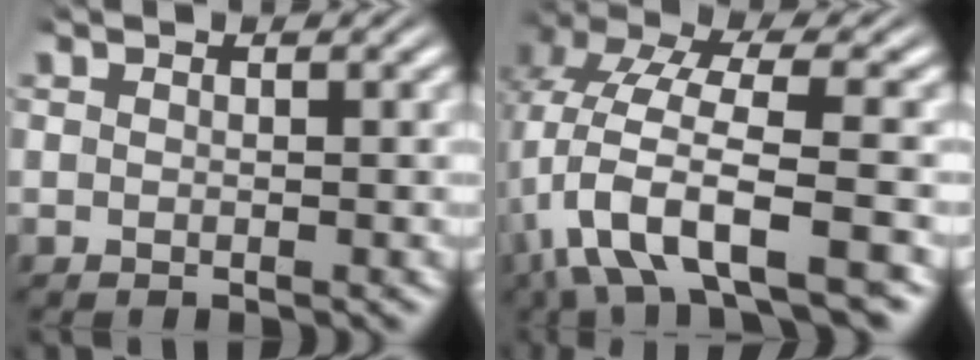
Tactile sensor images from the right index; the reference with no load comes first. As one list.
[{"total": 7.8, "force": [-1.4, 4.0, 6.5], "torque": [-0.157, -0.021, -0.017]}]